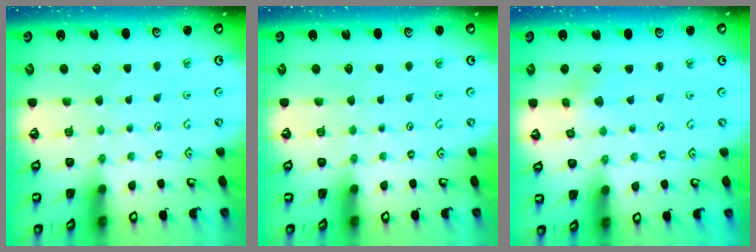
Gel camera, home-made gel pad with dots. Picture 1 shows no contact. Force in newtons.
{"total": 0.0}
{"total": 1.7, "press": 1.7, "slide": 0.2}